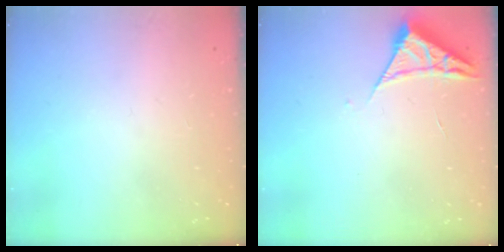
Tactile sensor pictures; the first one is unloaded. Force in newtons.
{"total": 4.2, "press": 4.2, "slide": 0.5}